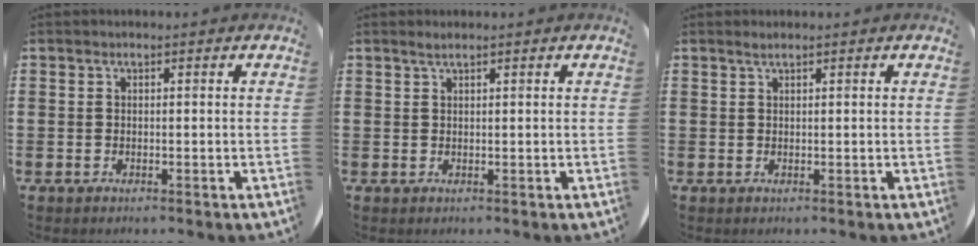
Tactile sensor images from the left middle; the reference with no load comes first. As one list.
[{"total": 1.0, "force": [0.8, 0.0, 0.6], "torque": [-0.011, 0.003, 0.014]}, {"total": 0.8, "force": [0.6, 0.0, 0.4], "torque": [-0.008, 0.002, 0.012]}]